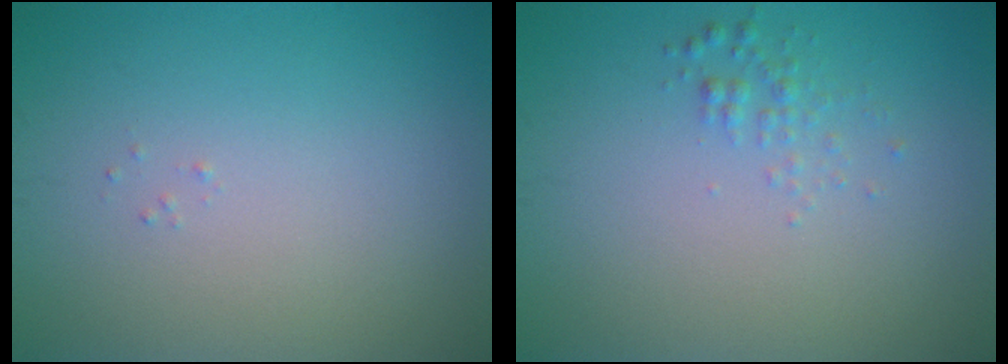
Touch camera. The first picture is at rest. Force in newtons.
{"total": 1.1, "press": 1.1, "slide": 0.0}